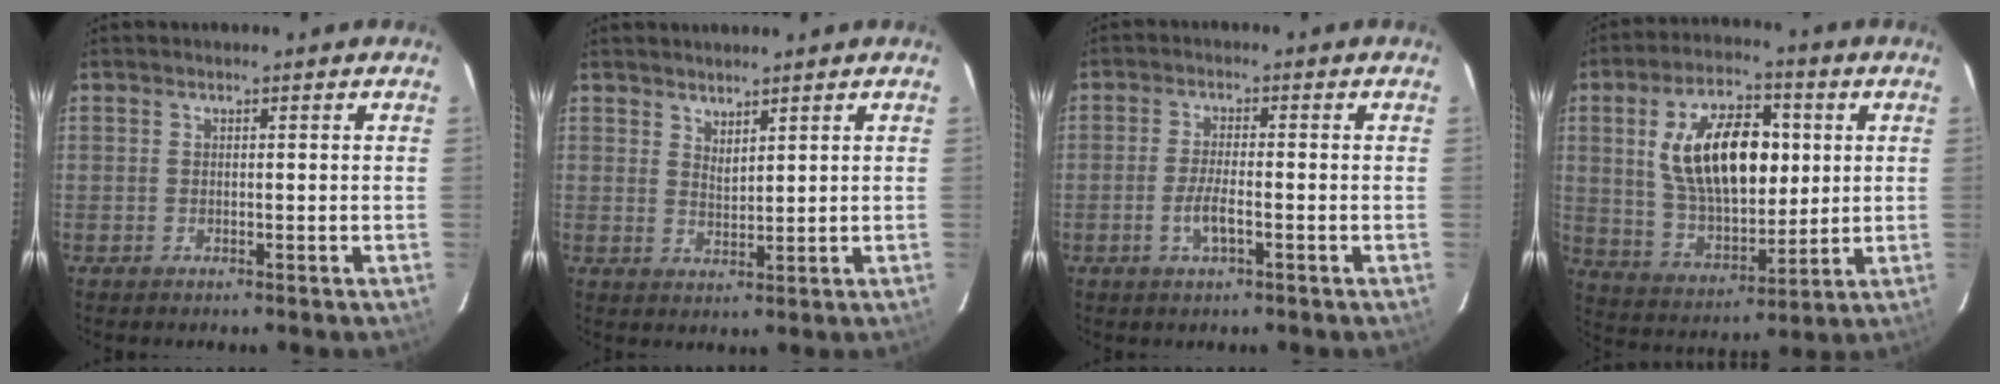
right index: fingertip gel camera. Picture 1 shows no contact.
{"total": 2.6, "force": [2.3, 0.6, 1.0], "torque": [-0.015, 0.001, 0.041]}
{"total": 4.0, "force": [-1.7, 0.9, 3.5], "torque": [-0.073, -0.005, -0.032]}
{"total": 18.4, "force": [3.9, 9.9, 15.0], "torque": [-0.269, 0.018, 0.081]}